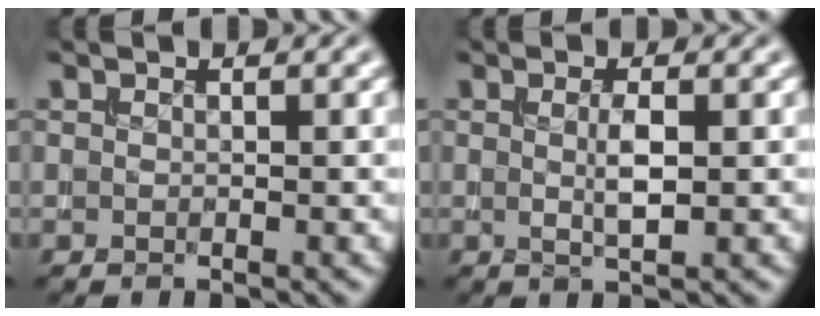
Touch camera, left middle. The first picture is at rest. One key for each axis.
{"total": 1.8, "fx": 0.0, "fy": 0.2, "fz": 1.8, "tx": -0.036, "ty": 0.002, "tz": 0.002}